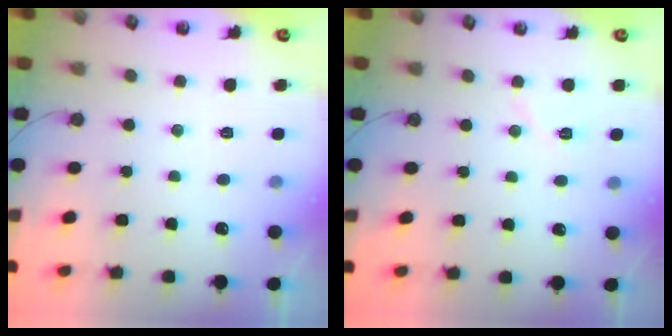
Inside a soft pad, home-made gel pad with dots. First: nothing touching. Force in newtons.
{"total": 6.0, "press": 5.9, "slide": 1.1}